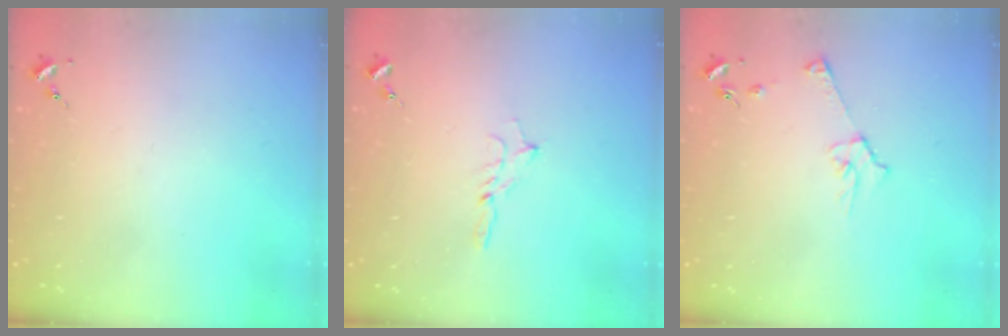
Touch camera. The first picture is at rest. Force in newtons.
{"total": 4.0, "press": 3.9, "slide": 0.4}
{"total": 5.1, "press": 5.1, "slide": 0.8}